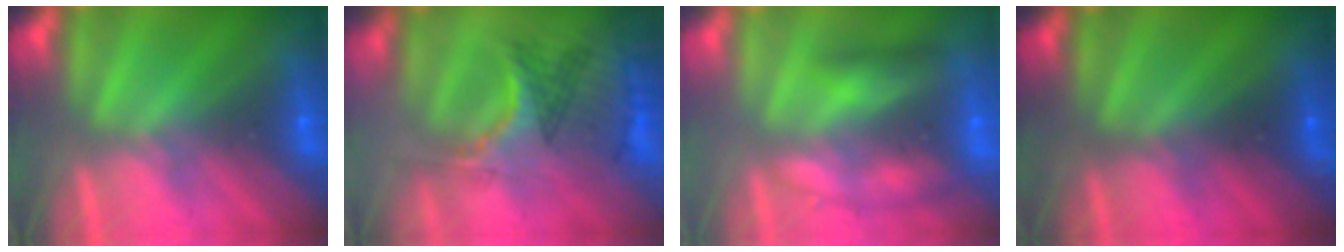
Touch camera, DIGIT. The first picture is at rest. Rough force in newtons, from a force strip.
{"total": 3.2}
{"total": 2.5}
{"total": 2.3}